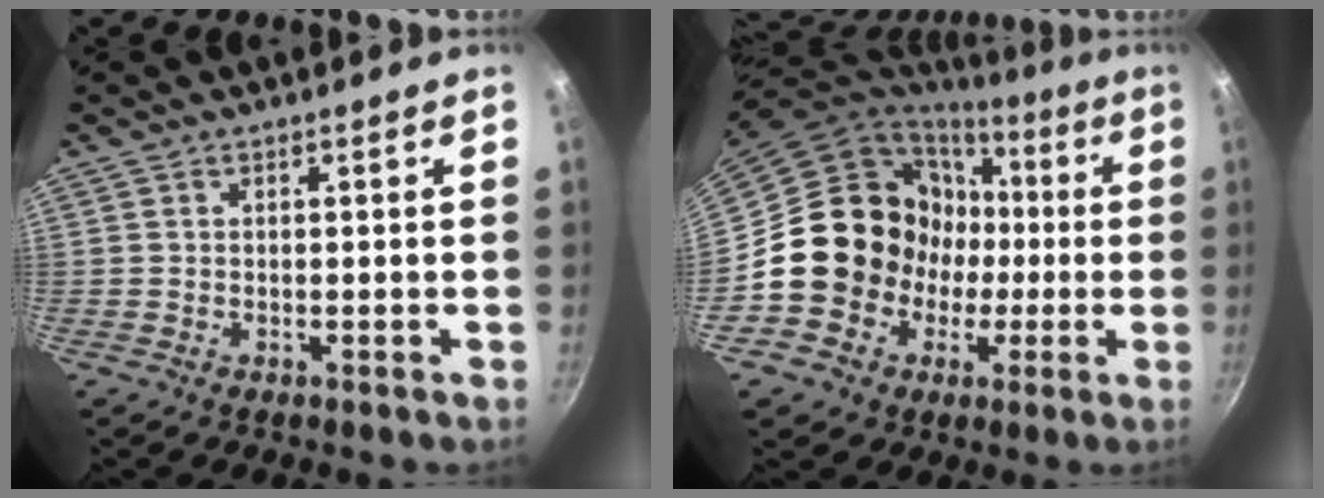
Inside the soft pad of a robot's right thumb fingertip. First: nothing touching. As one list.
[{"total": 19.1, "force": [-1.5, 17.5, 7.6], "torque": [-0.101, 0.043, -0.010]}]